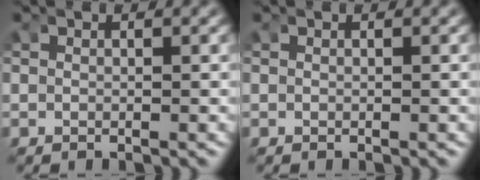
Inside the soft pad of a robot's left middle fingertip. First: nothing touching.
{"total": 0.0}